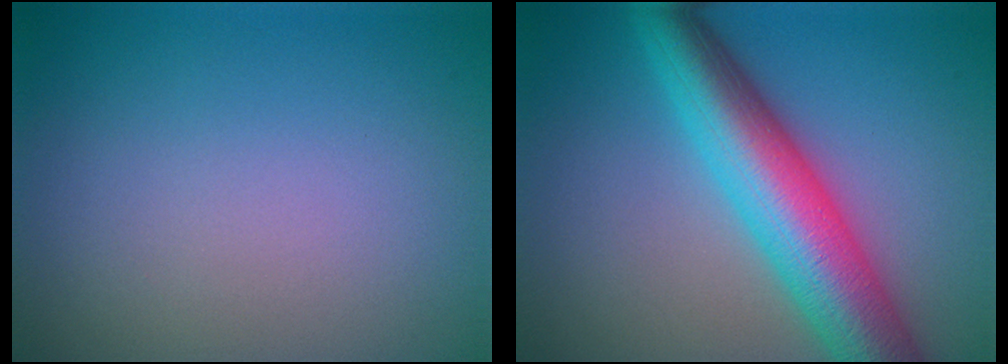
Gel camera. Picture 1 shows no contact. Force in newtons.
{"total": 9.4, "press": 9.4, "slide": 0.2}